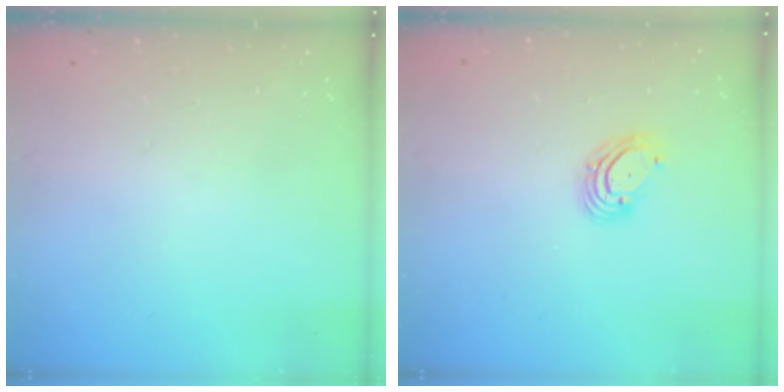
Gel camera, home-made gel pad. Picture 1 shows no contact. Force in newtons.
{"total": 3.9, "press": 3.9, "slide": 0.2}